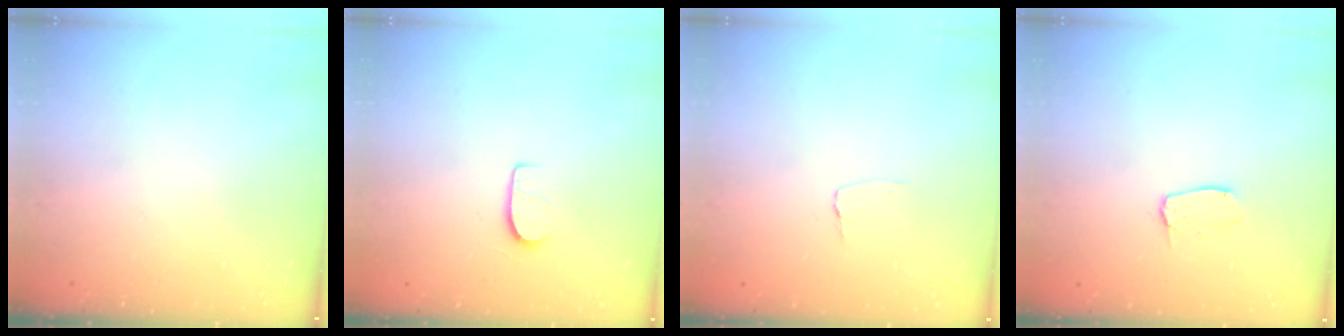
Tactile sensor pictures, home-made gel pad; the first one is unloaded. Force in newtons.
{"total": 6.3, "press": 6.3, "slide": 0.7}
{"total": 2.6, "press": 2.6, "slide": 0.2}
{"total": 4.9, "press": 4.9, "slide": 0.3}